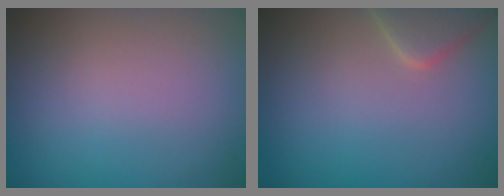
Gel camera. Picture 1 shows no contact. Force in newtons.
{"total": 2.7, "press": 2.7, "slide": 0.2}